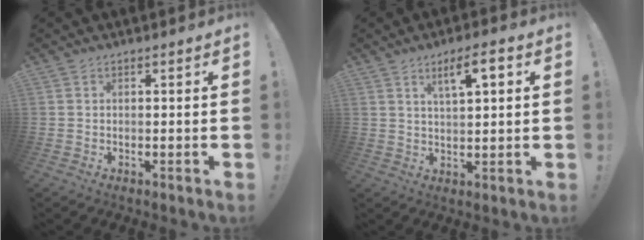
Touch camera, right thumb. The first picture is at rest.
{"total": 7.3, "force": [3.3, 1.9, 6.2], "torque": [-0.092, -0.009, 0.048]}